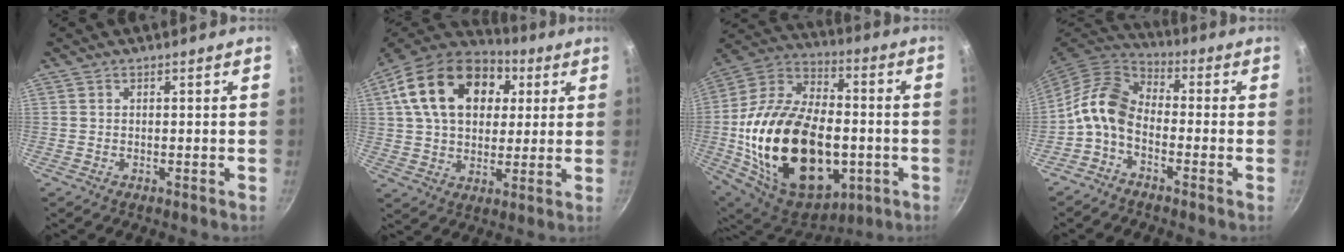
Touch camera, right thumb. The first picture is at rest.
{"total": 22.5, "force": [7.0, 15.3, 14.9], "torque": [-0.241, 0.010, 0.109]}
{"total": 34.3, "force": [-5.1, 21.1, 26.6], "torque": [-0.457, 0.019, -0.076]}
{"total": 9.5, "force": [-2.8, 6.1, 6.7], "torque": [-0.126, 0.047, -0.073]}